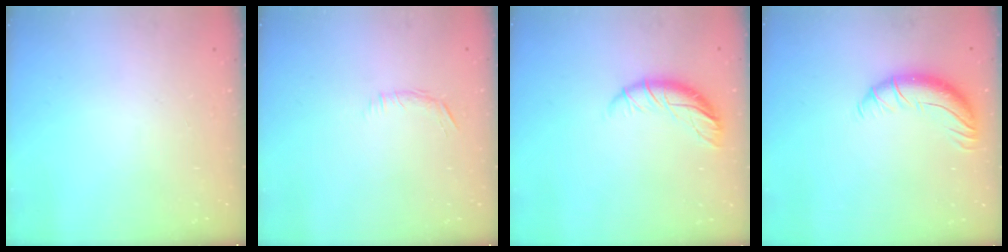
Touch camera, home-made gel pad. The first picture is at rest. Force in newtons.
{"total": 6.2, "press": 5.9, "slide": 1.9}
{"total": 9.1, "press": 9.1, "slide": 0.9}
{"total": 10.3, "press": 10.1, "slide": 2.3}